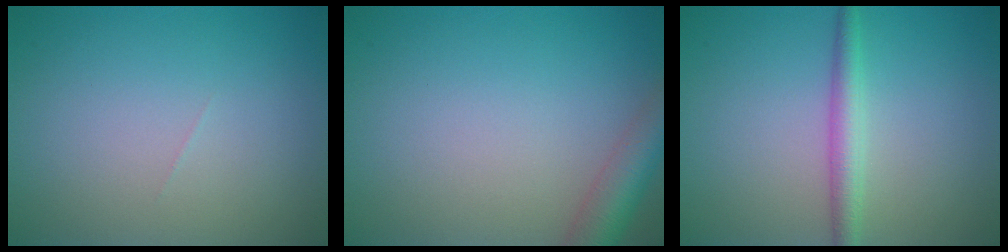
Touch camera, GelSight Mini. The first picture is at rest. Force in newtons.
{"total": 3.9, "press": 3.9, "slide": 0.2}
{"total": 2.5, "press": 2.5, "slide": 0.0}